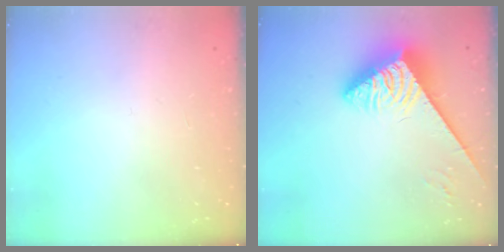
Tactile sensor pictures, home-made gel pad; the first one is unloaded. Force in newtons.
{"total": 3.7, "press": 3.6, "slide": 0.8}